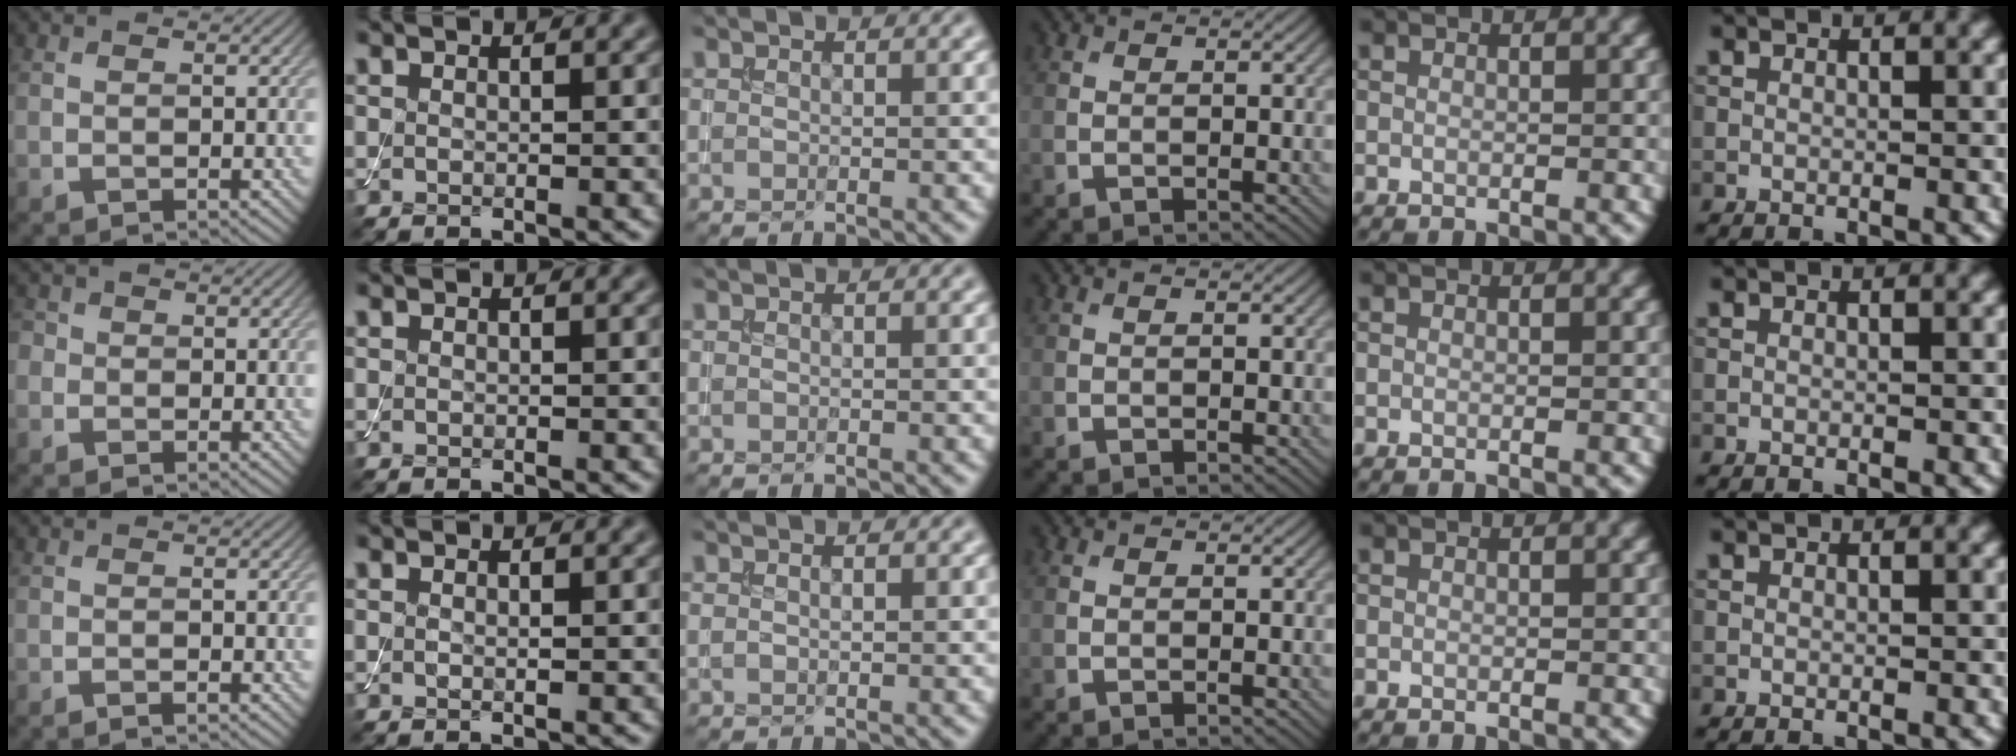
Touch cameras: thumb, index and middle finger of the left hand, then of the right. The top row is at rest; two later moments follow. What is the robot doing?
{"motion": "assemble", "object": "toy tower of hanoi"}